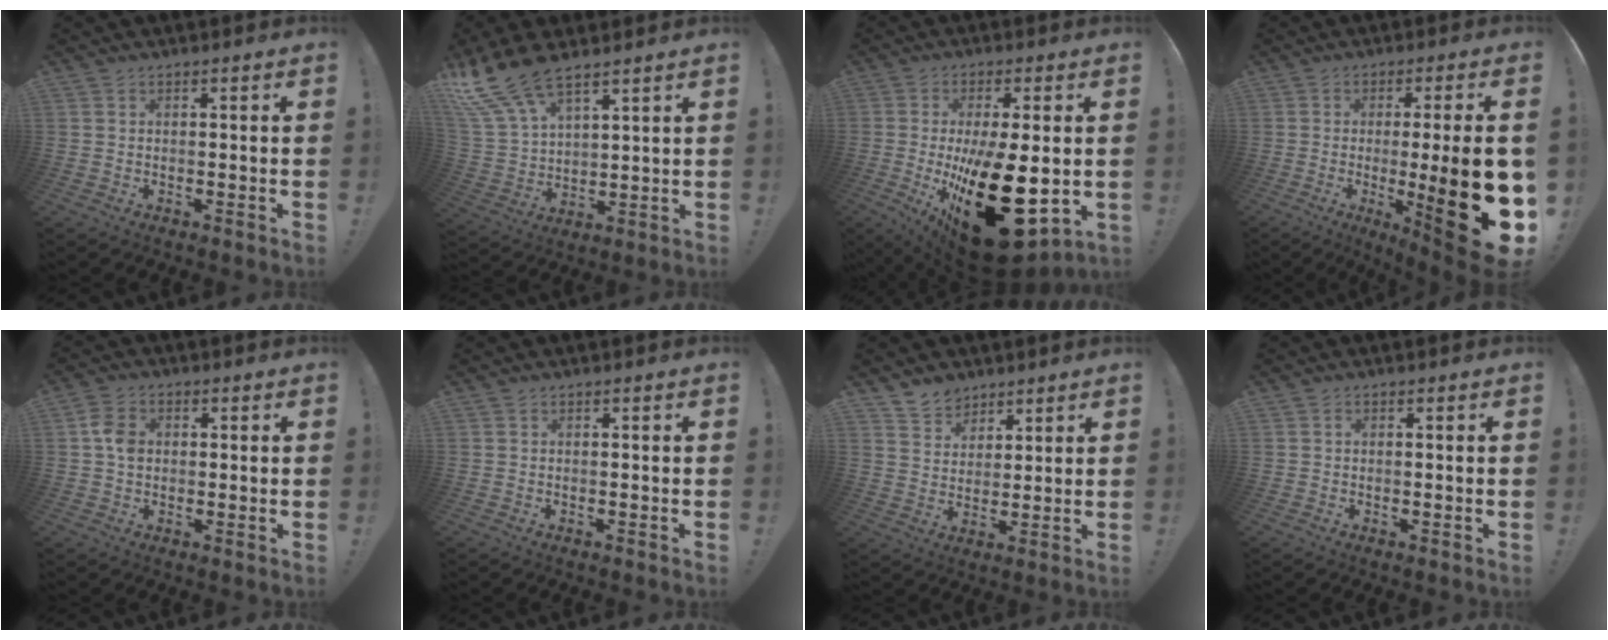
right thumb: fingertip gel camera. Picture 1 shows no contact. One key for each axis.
{"total": 13.9, "fx": 10.8, "fy": 5.1, "fz": 7.1, "tx": -0.147, "ty": -0.059, "tz": 0.206}
{"total": 28.2, "fx": -5.4, "fy": 11.4, "fz": 25.2, "tx": -0.386, "ty": -0.007, "tz": -0.057}
{"total": 23.9, "fx": -3.5, "fy": 4.9, "fz": 23.1, "tx": -0.319, "ty": -0.011, "tz": -0.038}
{"total": 6.2, "fx": 0.5, "fy": 4.5, "fz": 4.2, "tx": -0.075, "ty": 0.005, "tz": 0.010}
{"total": 0.0}
{"total": 6.7, "fx": 5.3, "fy": 4.0, "fz": 0.5, "tx": -0.007, "ty": -0.040, "tz": 0.104}
{"total": 0.0}